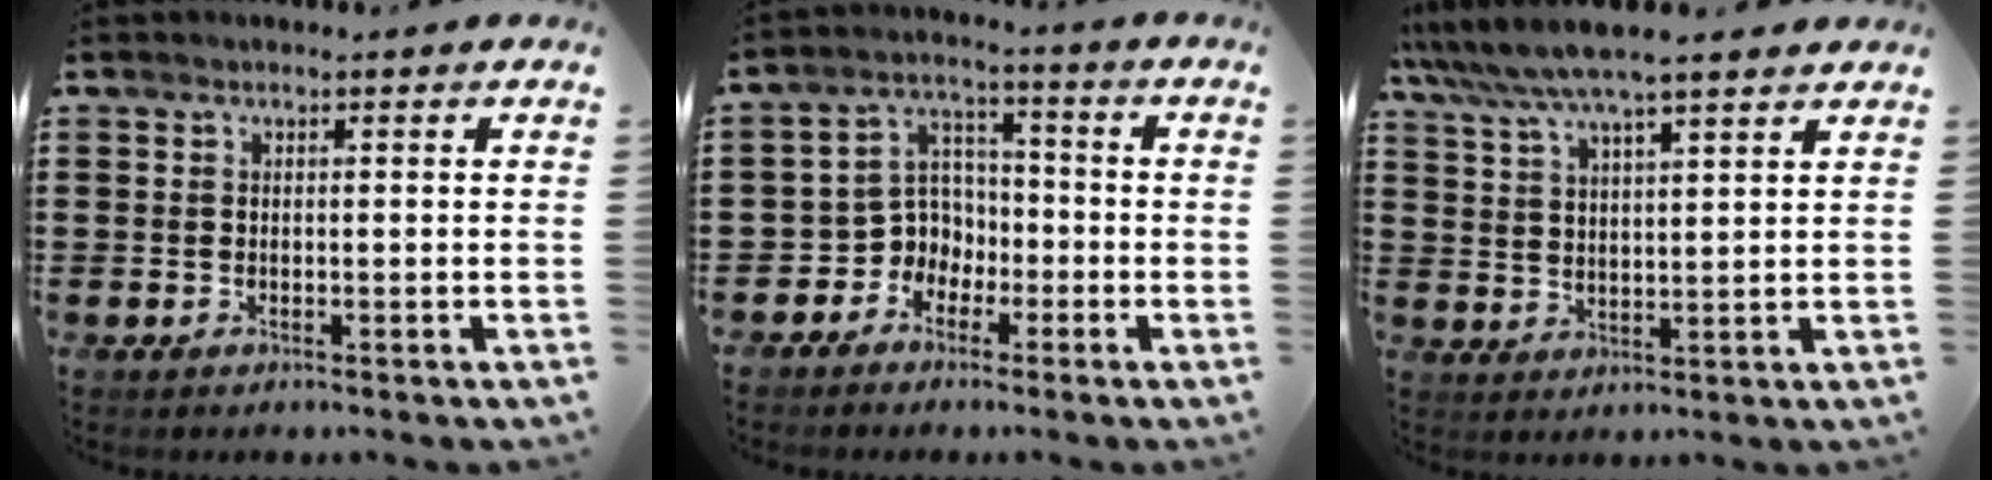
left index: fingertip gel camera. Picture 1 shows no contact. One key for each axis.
{"total": 5.4, "fx": -2.5, "fy": 4.7, "fz": 1.1, "tx": -0.052, "ty": 0.000, "tz": -0.056}
{"total": 6.6, "fx": 5.7, "fy": 1.1, "fz": 3.0, "tx": -0.077, "ty": -0.016, "tz": 0.101}